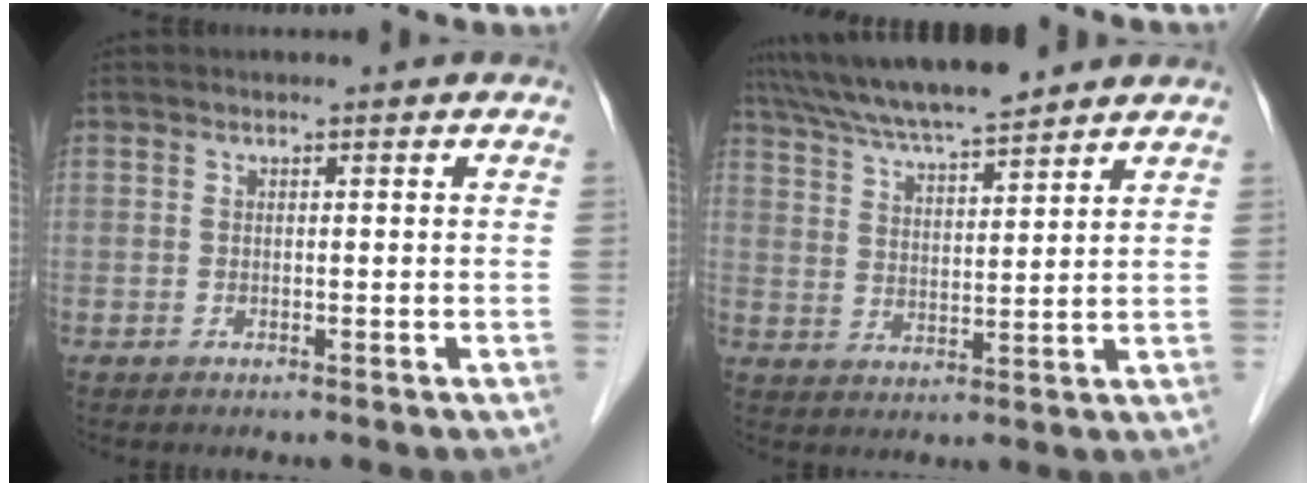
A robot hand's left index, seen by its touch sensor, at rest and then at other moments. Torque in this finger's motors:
{"motor_torque": [0.89, -0.79, 0.34, 0.10]}